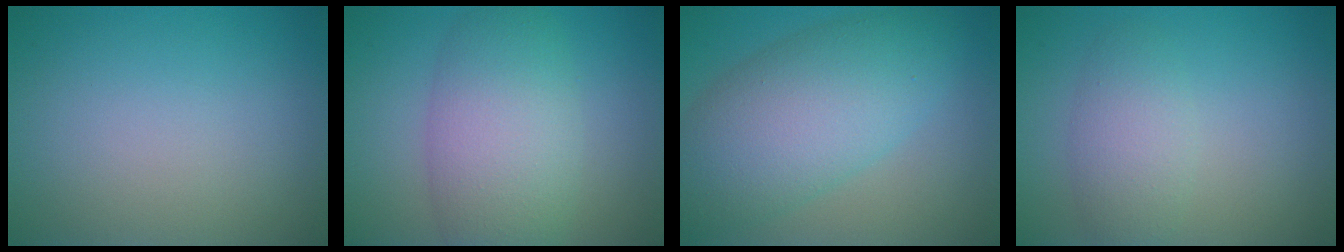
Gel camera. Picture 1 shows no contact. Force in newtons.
{"total": 7.1, "press": 7.1, "slide": 0.1}
{"total": 8.7, "press": 8.7, "slide": 0.4}
{"total": 3.1, "press": 3.1, "slide": 0.2}